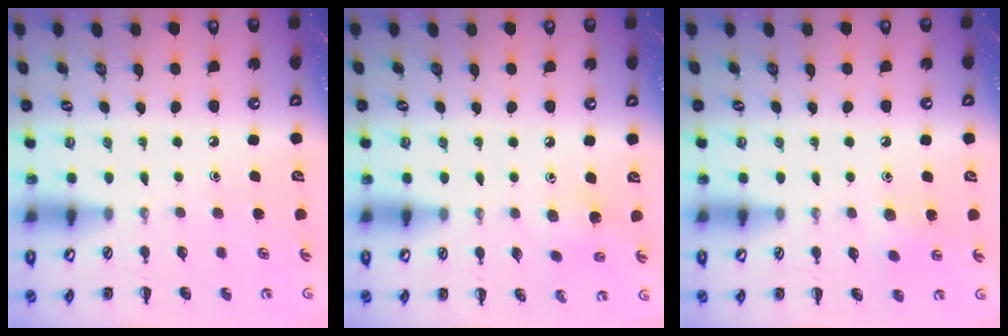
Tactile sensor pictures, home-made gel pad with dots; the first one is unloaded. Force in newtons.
{"total": 5.6, "press": 5.4, "slide": 1.4}
{"total": 6.8, "press": 6.6, "slide": 1.9}